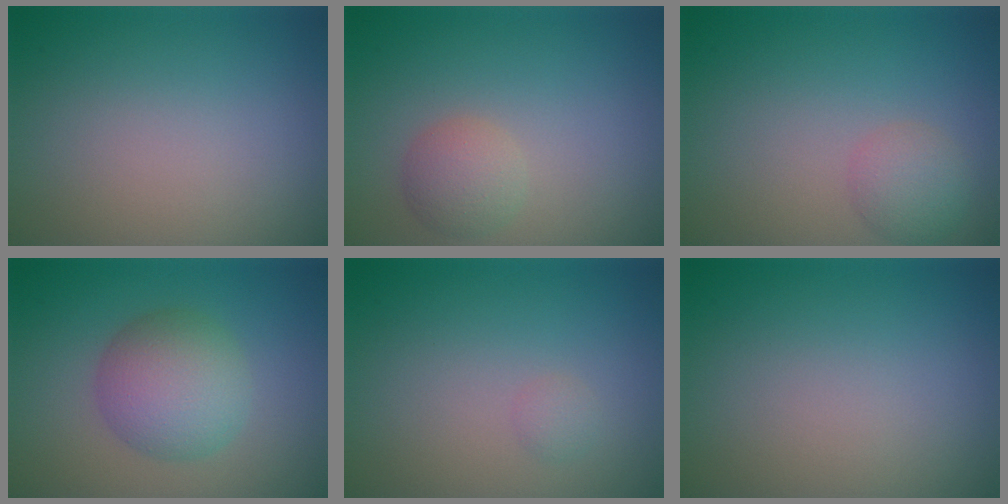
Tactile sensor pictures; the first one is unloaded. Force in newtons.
{"total": 2.4, "press": 2.4, "slide": 0.1}
{"total": 2.4, "press": 2.4, "slide": 0.0}
{"total": 5.6, "press": 5.6, "slide": 0.1}
{"total": 0.8, "press": 0.8, "slide": 0.0}
{"total": 0.0}